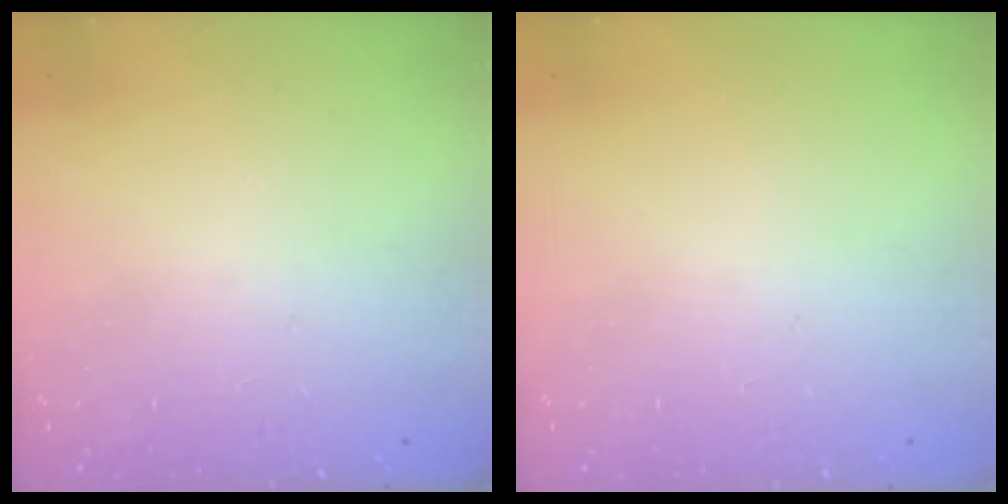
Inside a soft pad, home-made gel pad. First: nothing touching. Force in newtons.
{"total": 0.0}